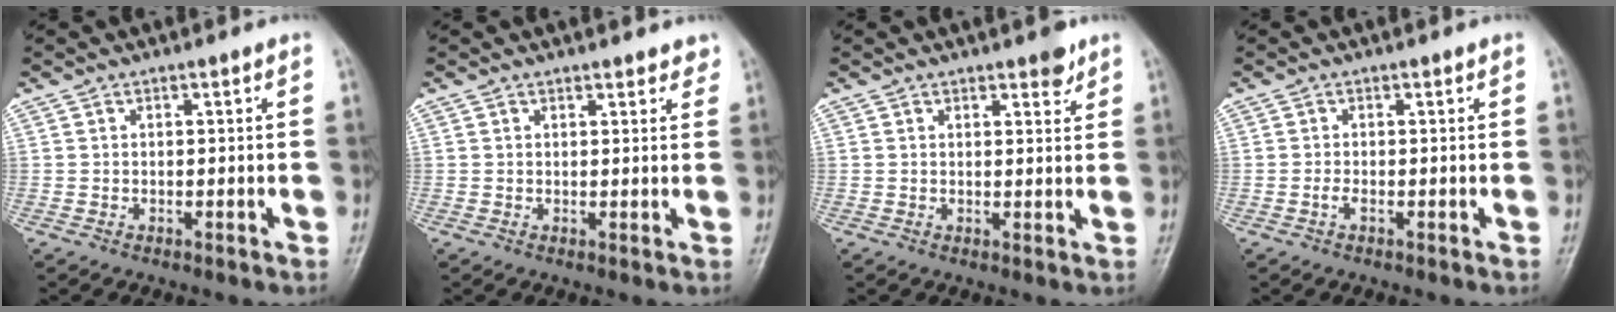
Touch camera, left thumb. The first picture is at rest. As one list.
[{"total": 2.8, "force": [2.3, 1.2, 0.9], "torque": [0.015, -0.006, 0.021]}, {"total": 2.8, "force": [2.0, 1.2, 1.5], "torque": [-0.008, -0.011, 0.026]}, {"total": 0.8, "force": [-0.2, 0.3, 0.7], "torque": [-0.013, -0.001, -0.005]}]